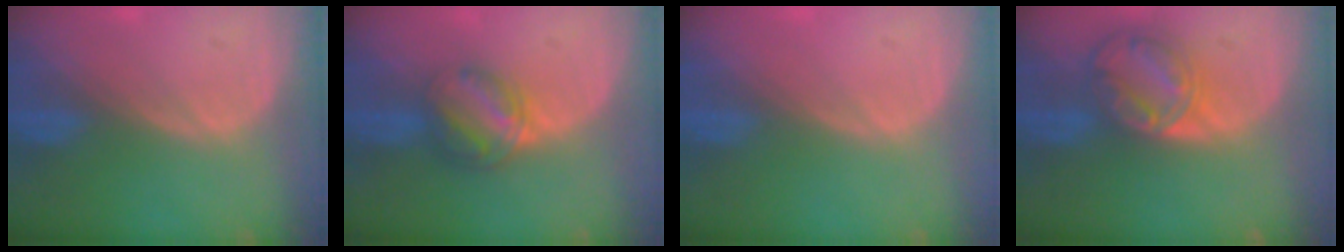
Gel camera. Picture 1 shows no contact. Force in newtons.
{"total": 6.2, "press": 5.3, "slide": 3.2}
{"total": 0.0}
{"total": 8.6, "press": 7.3, "slide": 4.5}